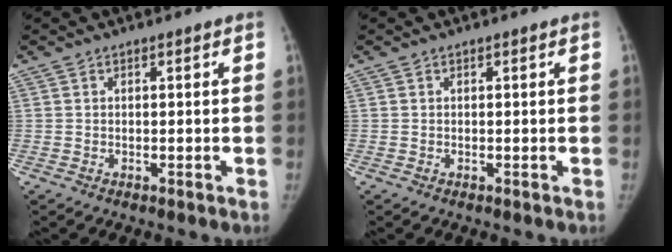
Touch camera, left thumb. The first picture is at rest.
{"total": 0.0}